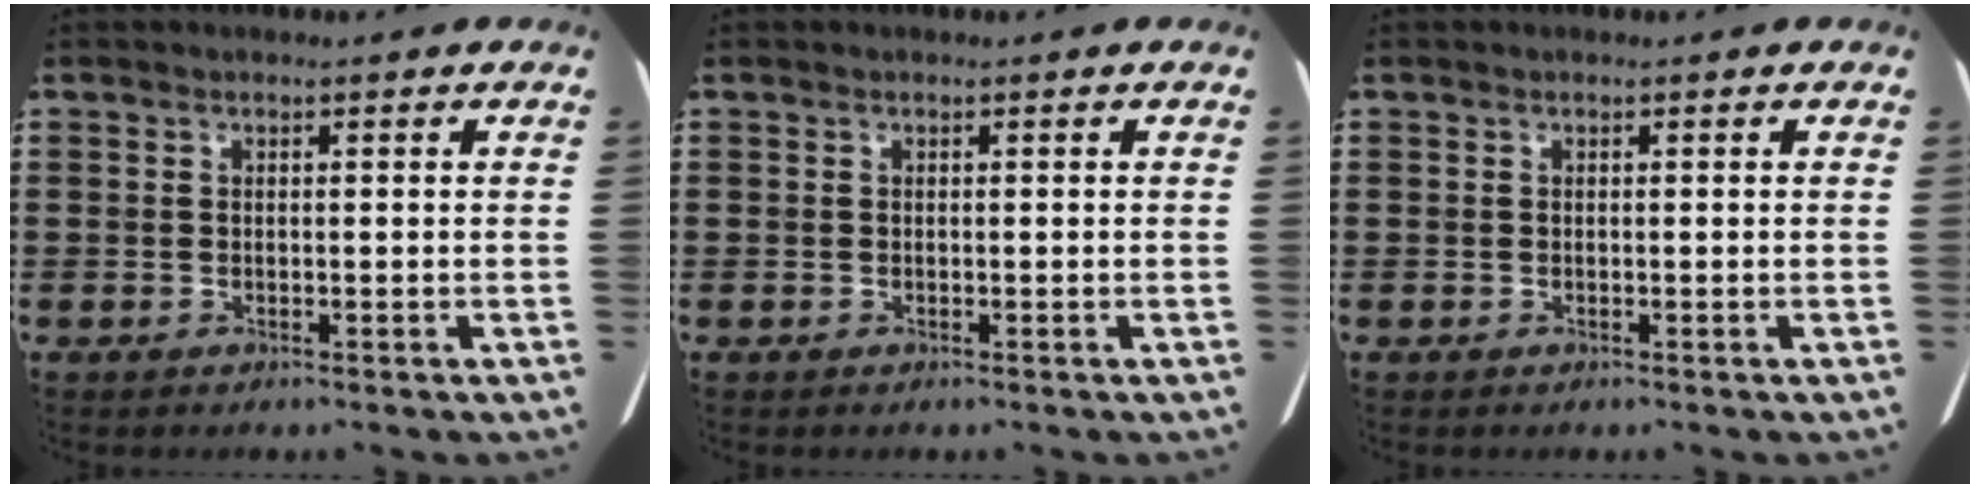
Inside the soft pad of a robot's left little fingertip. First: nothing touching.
{"total": 0.0}
{"total": 0.0}